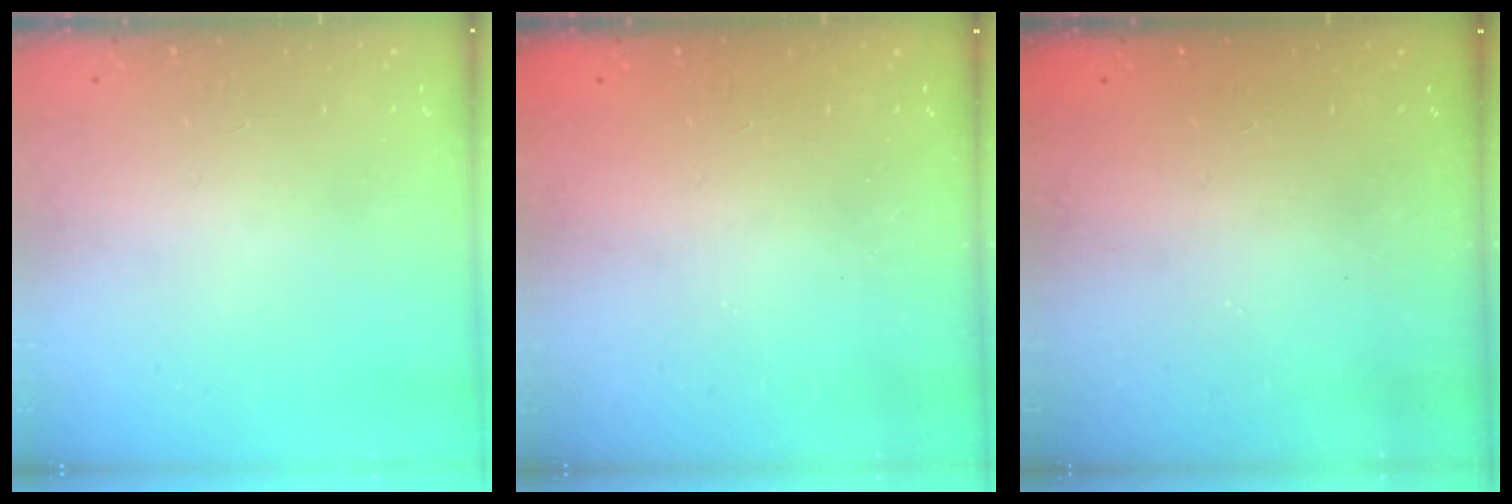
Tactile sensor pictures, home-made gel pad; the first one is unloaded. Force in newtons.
{"total": 2.5, "press": 2.3, "slide": 0.8}
{"total": 2.5, "press": 2.4, "slide": 0.8}